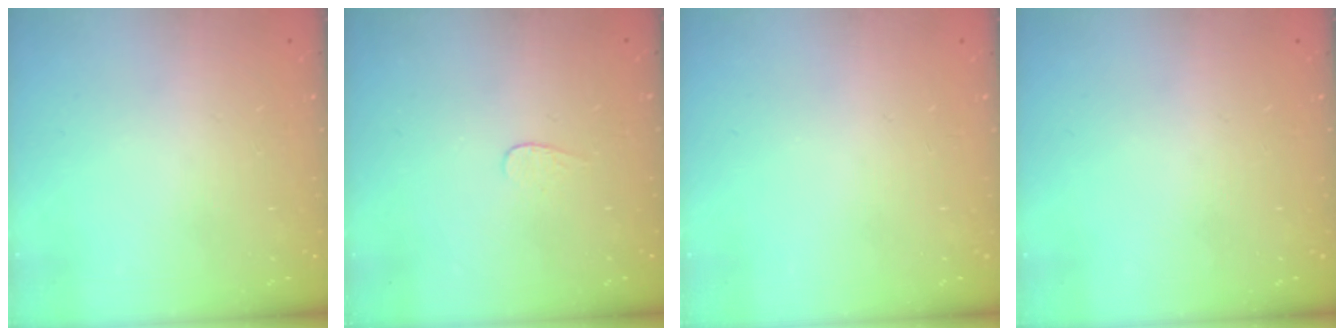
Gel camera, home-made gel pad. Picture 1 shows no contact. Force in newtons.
{"total": 3.1, "press": 3.0, "slide": 0.3}
{"total": 0.0}
{"total": 0.0}